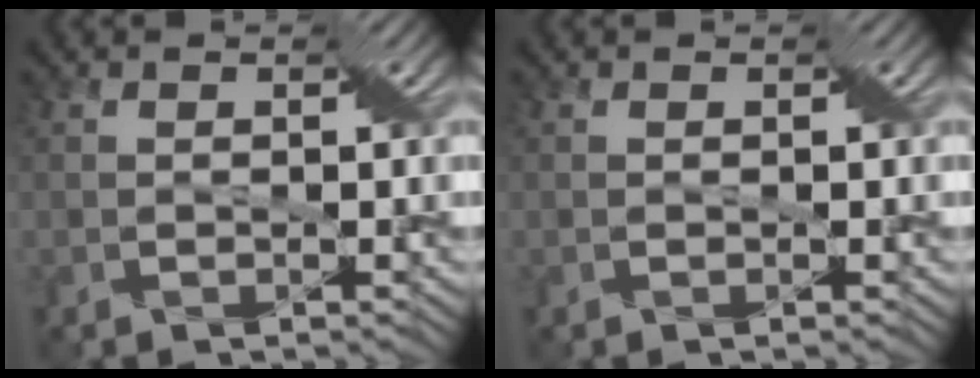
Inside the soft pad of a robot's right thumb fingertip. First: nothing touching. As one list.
[{"total": 0.0}]